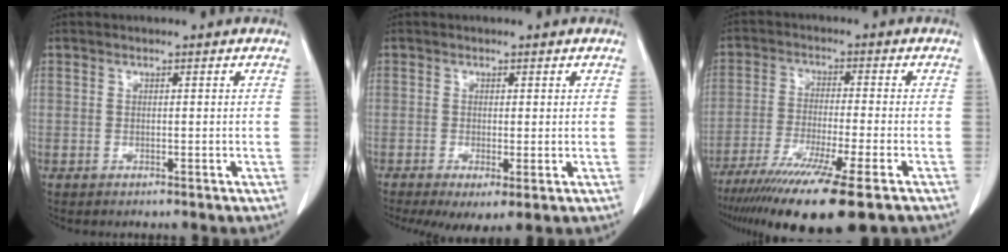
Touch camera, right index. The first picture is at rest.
{"total": 5.0, "force": [-1.9, 1.5, 4.3], "torque": [-0.068, -0.018, -0.029]}
{"total": 15.3, "force": [-10.5, 0.3, 11.2], "torque": [-0.188, -0.048, -0.173]}